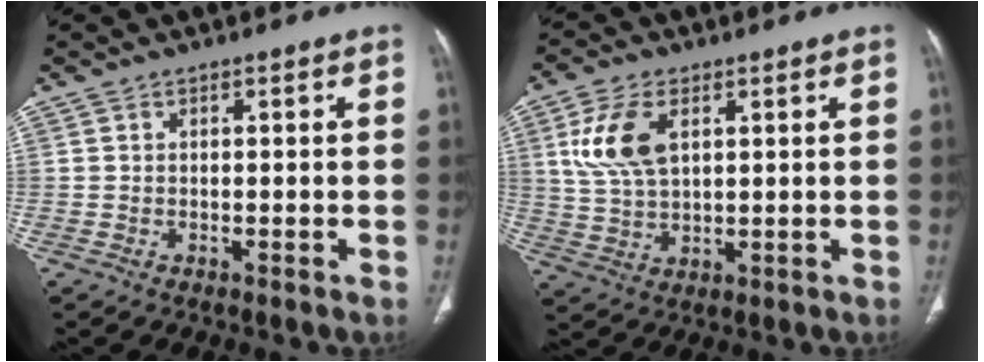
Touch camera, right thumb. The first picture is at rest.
{"total": 9.5, "force": [3.2, 5.3, 7.3], "torque": [-0.151, -0.007, 0.064]}